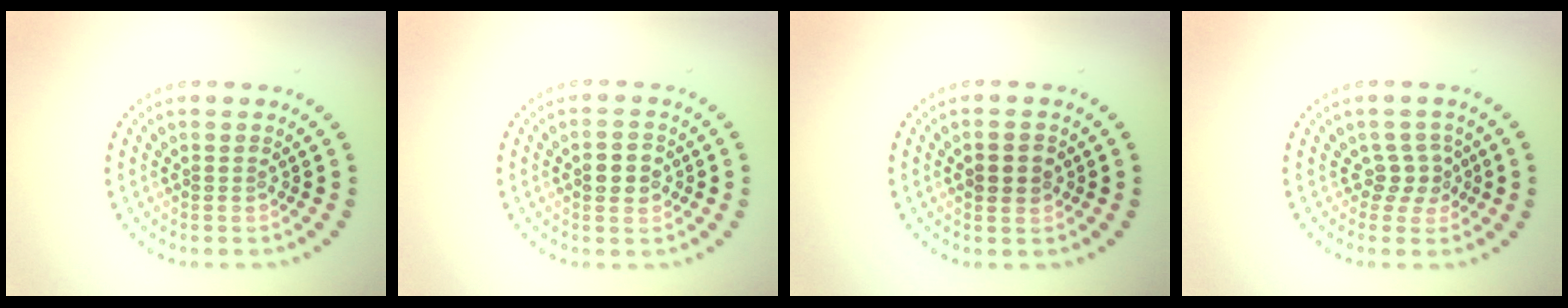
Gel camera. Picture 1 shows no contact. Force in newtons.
{"total": 2.8, "press": 2.8, "slide": 0.1}
{"total": 2.7, "press": 2.7, "slide": 0.2}
{"total": 2.0, "press": 1.6, "slide": 1.3}